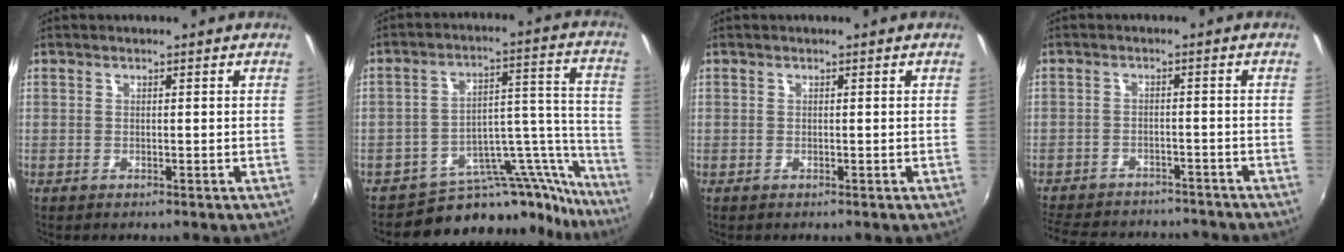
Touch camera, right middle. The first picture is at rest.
{"total": 18.6, "force": [-17.3, 6.1, 3.1], "torque": [-0.031, 0.067, -0.252]}
{"total": 0.0}
{"total": 16.2, "force": [-13.8, 6.3, 5.8], "torque": [-0.144, 0.016, -0.192]}